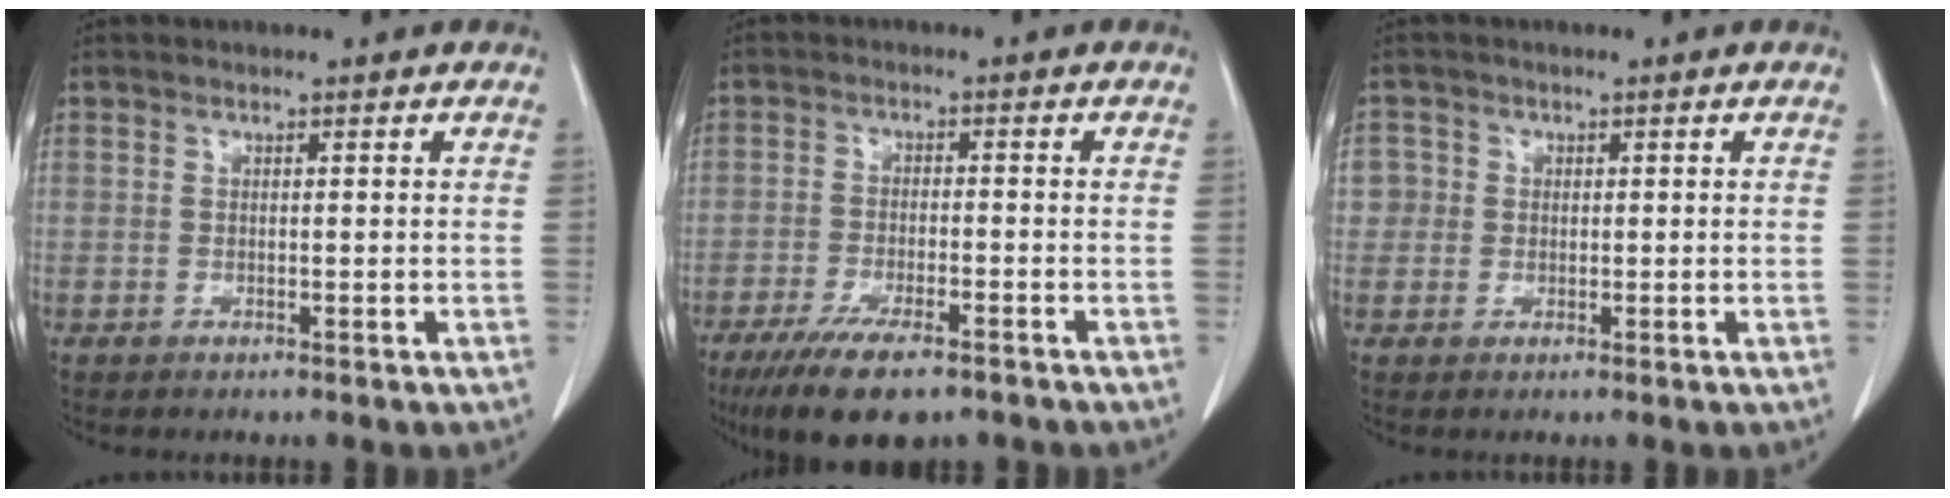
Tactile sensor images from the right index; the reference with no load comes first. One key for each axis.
{"total": 10.3, "fx": -7.2, "fy": 2.7, "fz": 6.9, "tx": -0.115, "ty": -0.018, "tz": -0.114}
{"total": 2.9, "fx": 0.3, "fy": 2.9, "fz": 0.1, "tx": 0.015, "ty": 0.007, "tz": 0.003}